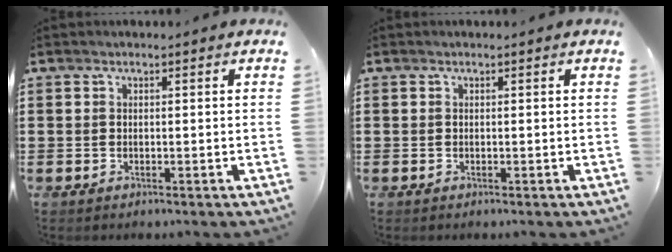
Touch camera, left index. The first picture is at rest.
{"total": 0.0}